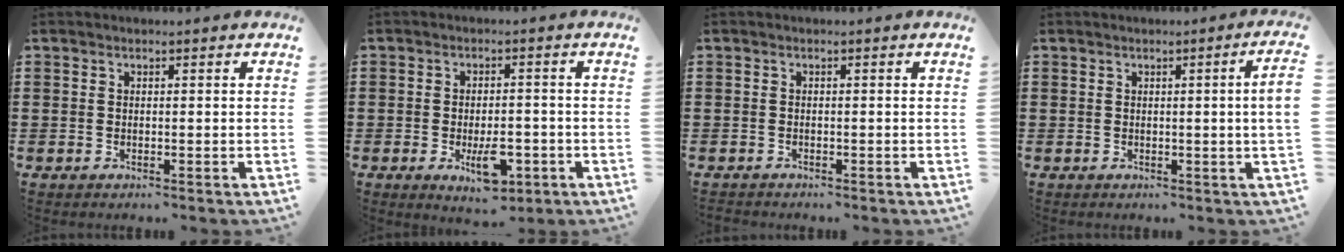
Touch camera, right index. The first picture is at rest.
{"total": 6.4, "force": [-2.3, 2.9, 5.2], "torque": [-0.080, 0.000, -0.038]}
{"total": 0.7, "force": [-0.7, 0.1, 0.0], "torque": [-0.001, -0.002, -0.014]}
{"total": 2.3, "force": [0.1, -0.8, 2.2], "torque": [-0.036, -0.009, -0.002]}